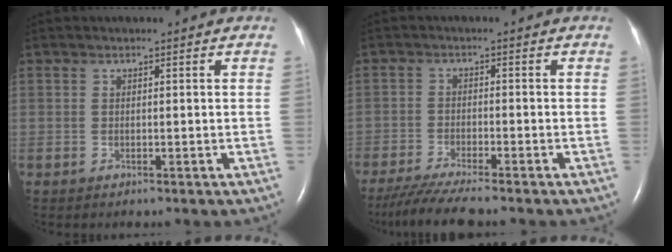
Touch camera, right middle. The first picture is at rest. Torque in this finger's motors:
{"motor_torque": [0.83, -0.84, 0.33, 0.12]}